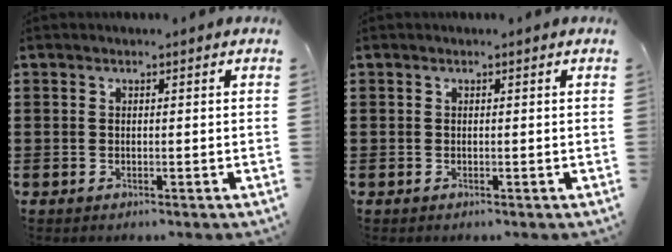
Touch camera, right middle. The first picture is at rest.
{"total": 0.0}